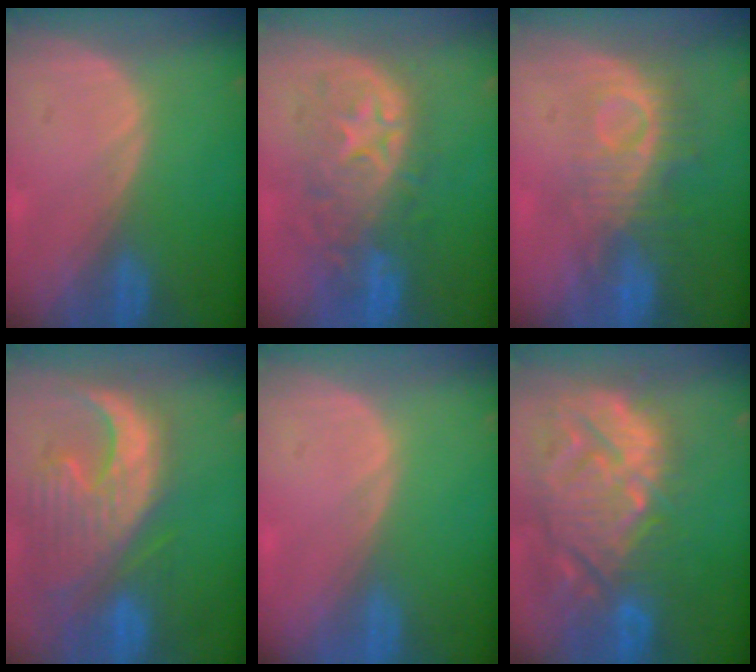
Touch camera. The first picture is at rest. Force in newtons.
{"total": 9.9, "press": 9.2, "slide": 3.5}
{"total": 9.2, "press": 8.2, "slide": 4.3}
{"total": 13.3, "press": 11.3, "slide": 7.0}
{"total": 0.0}
{"total": 14.6, "press": 12.5, "slide": 7.5}